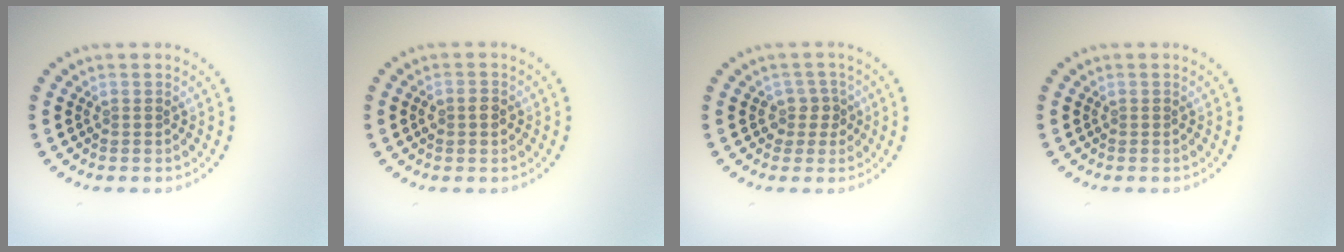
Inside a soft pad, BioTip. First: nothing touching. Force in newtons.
{"total": 1.3, "press": 1.3, "slide": 0.3}
{"total": 1.8, "press": 1.4, "slide": 1.1}
{"total": 0.0}